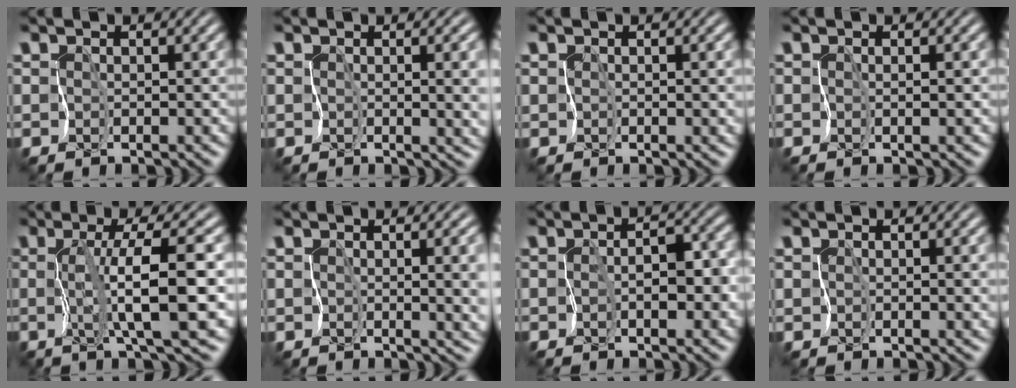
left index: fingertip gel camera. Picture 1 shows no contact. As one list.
[{"total": 6.1, "force": [0.3, 2.8, 5.4], "torque": [-0.055, -0.014, 0.018]}, {"total": 2.0, "force": [0.2, 1.0, 1.8], "torque": [-0.023, -0.007, 0.006]}, {"total": 0.7, "force": [-0.2, 0.1, 0.7], "torque": [-0.010, -0.004, -0.001]}, {"total": 6.2, "force": [-0.5, 0.6, 6.2], "torque": [-0.095, 0.000, -0.012]}, {"total": 6.8, "force": [0.3, 3.2, 6.0], "torque": [-0.059, -0.015, 0.017]}, {"total": 4.8, "force": [-1.0, 2.8, 3.7], "torque": [-0.028, 0.009, -0.018]}, {"total": 2.7, "force": [0.2, 1.3, 2.3], "torque": [-0.031, -0.007, 0.009]}]